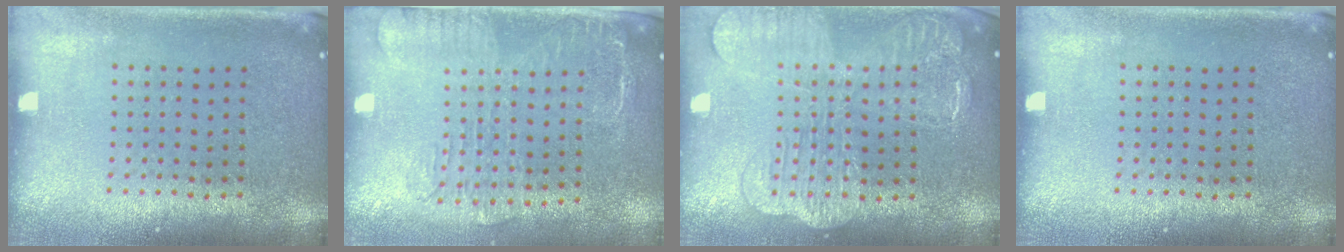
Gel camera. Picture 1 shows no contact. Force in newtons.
{"total": 1.9, "press": 1.6, "slide": 1.0}
{"total": 2.8, "press": 2.8, "slide": 0.6}
{"total": 0.0}